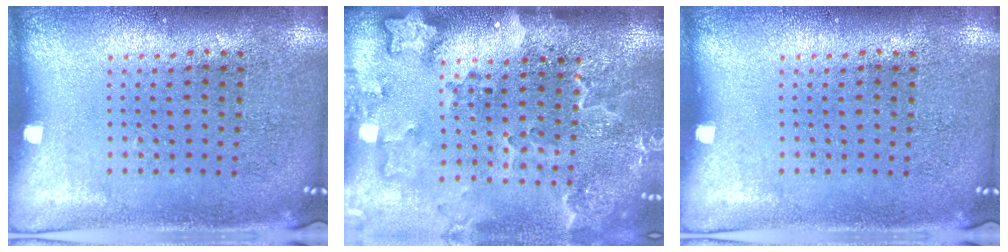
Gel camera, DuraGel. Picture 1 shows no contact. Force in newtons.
{"total": 2.9, "press": 2.3, "slide": 1.8}
{"total": 0.0}